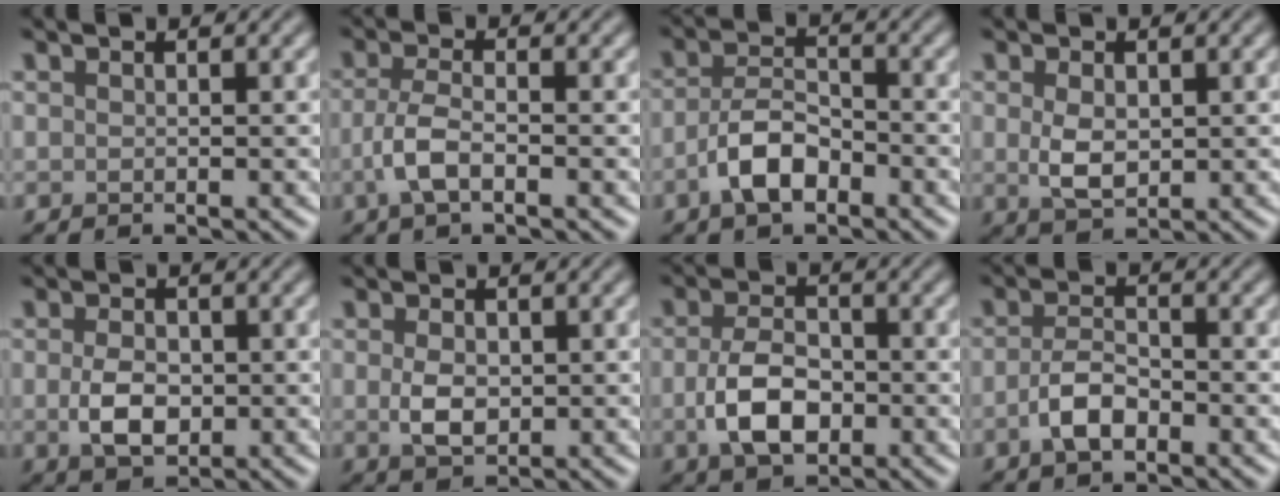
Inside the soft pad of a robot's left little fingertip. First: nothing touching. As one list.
[{"total": 3.0, "force": [-1.1, 1.1, 2.6], "torque": [-0.060, -0.001, -0.028]}, {"total": 4.3, "force": [-2.1, 2.2, 3.1], "torque": [-0.058, 0.005, -0.044]}, {"total": 3.0, "force": [0.2, 1.9, 2.3], "torque": [-0.053, -0.004, 0.009]}, {"total": 3.6, "force": [-0.4, 2.4, 2.7], "torque": [-0.055, -0.004, -0.005]}, {"total": 2.9, "force": [0.0, 2.0, 2.2], "torque": [-0.047, -0.004, 0.002]}, {"total": 5.4, "force": [-1.2, 3.3, 4.1], "torque": [-0.087, -0.006, -0.024]}, {"total": 3.3, "force": [-1.4, 1.6, 2.5], "torque": [-0.052, 0.002, -0.033]}]